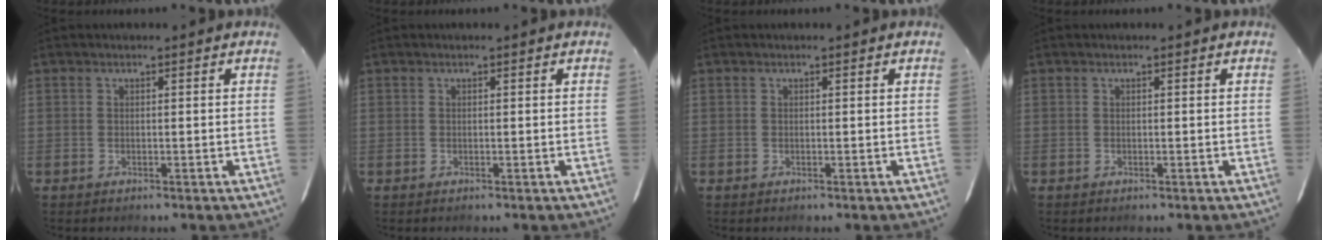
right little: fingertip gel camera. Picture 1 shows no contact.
{"total": 0.0}
{"total": 0.0}
{"total": 0.0}